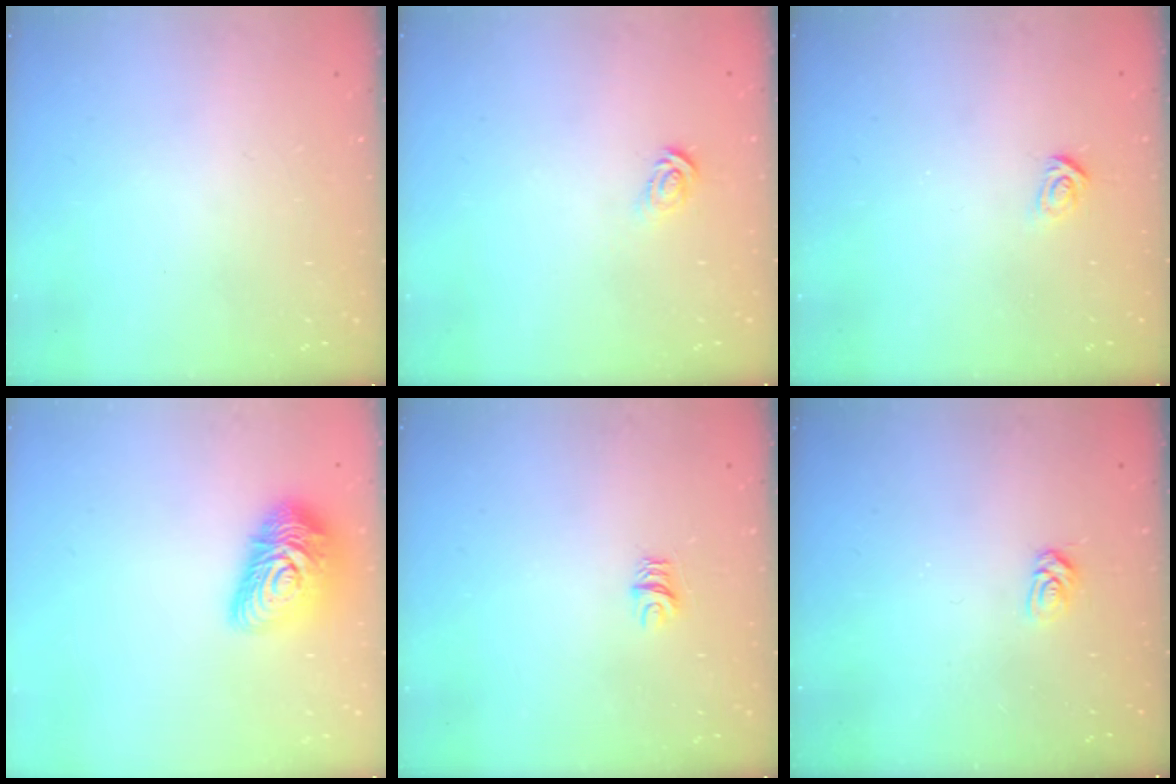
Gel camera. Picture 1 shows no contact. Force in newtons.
{"total": 3.1, "press": 3.1, "slide": 0.2}
{"total": 3.0, "press": 2.9, "slide": 0.4}
{"total": 14.8, "press": 14.8, "slide": 0.8}
{"total": 4.6, "press": 4.6, "slide": 0.3}
{"total": 4.2, "press": 4.2, "slide": 0.5}